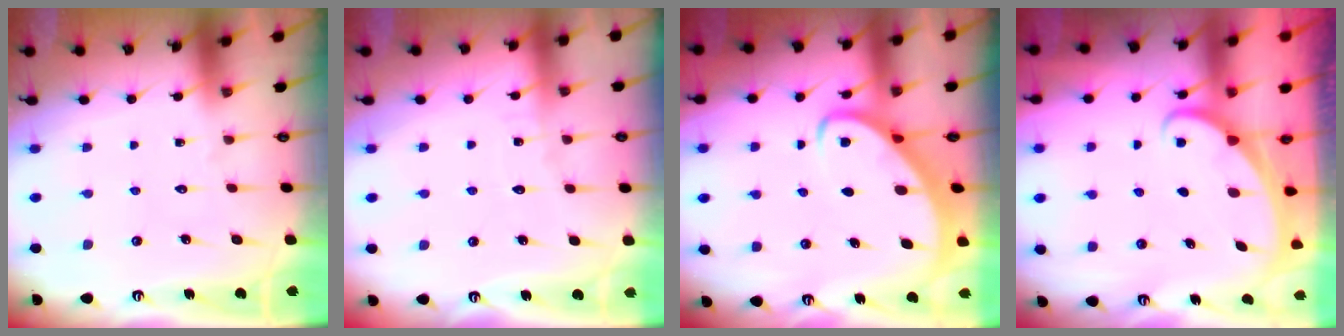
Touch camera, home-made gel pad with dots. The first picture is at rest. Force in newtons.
{"total": 2.6, "press": 2.6, "slide": 0.3}
{"total": 2.9, "press": 2.8, "slide": 0.4}
{"total": 1.3, "press": 1.3, "slide": 0.0}